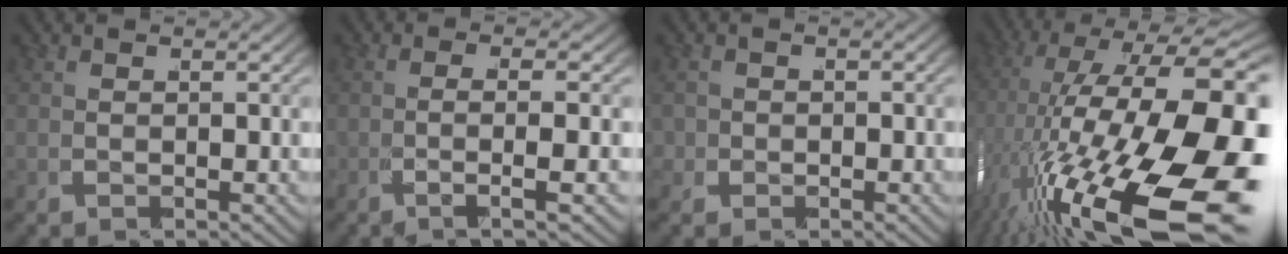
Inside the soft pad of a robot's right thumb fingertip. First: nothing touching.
{"total": 4.3, "force": [-1.4, 0.7, 4.0], "torque": [-0.075, 0.005, -0.036]}
{"total": 1.6, "force": [-0.8, 1.4, 0.2], "torque": [-0.010, -0.006, -0.010]}
{"total": 21.5, "force": [-5.3, 11.8, 17.2], "torque": [-0.331, -0.076, -0.047]}